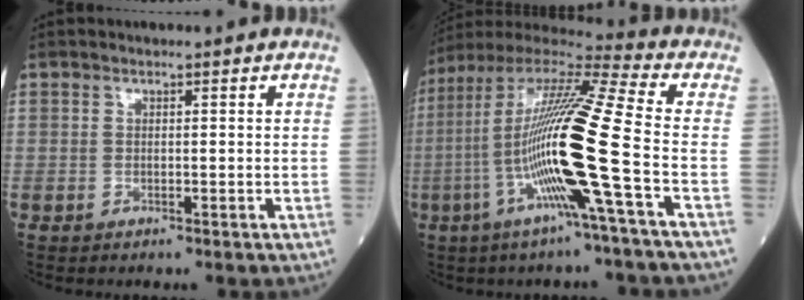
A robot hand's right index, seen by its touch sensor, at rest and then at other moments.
{"total": 19.9, "force": [-4.6, -1.2, 19.3], "torque": [-0.387, -0.011, -0.103]}